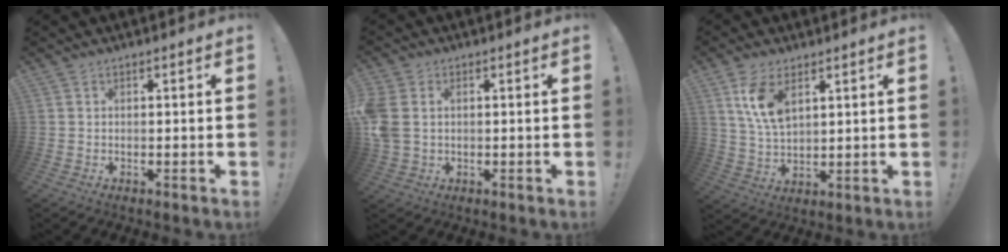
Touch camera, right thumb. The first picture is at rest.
{"total": 6.5, "force": [1.1, 5.0, 4.1], "torque": [-0.090, 0.001, 0.025]}
{"total": 9.6, "force": [4.9, 4.9, 6.7], "torque": [-0.127, -0.019, 0.087]}